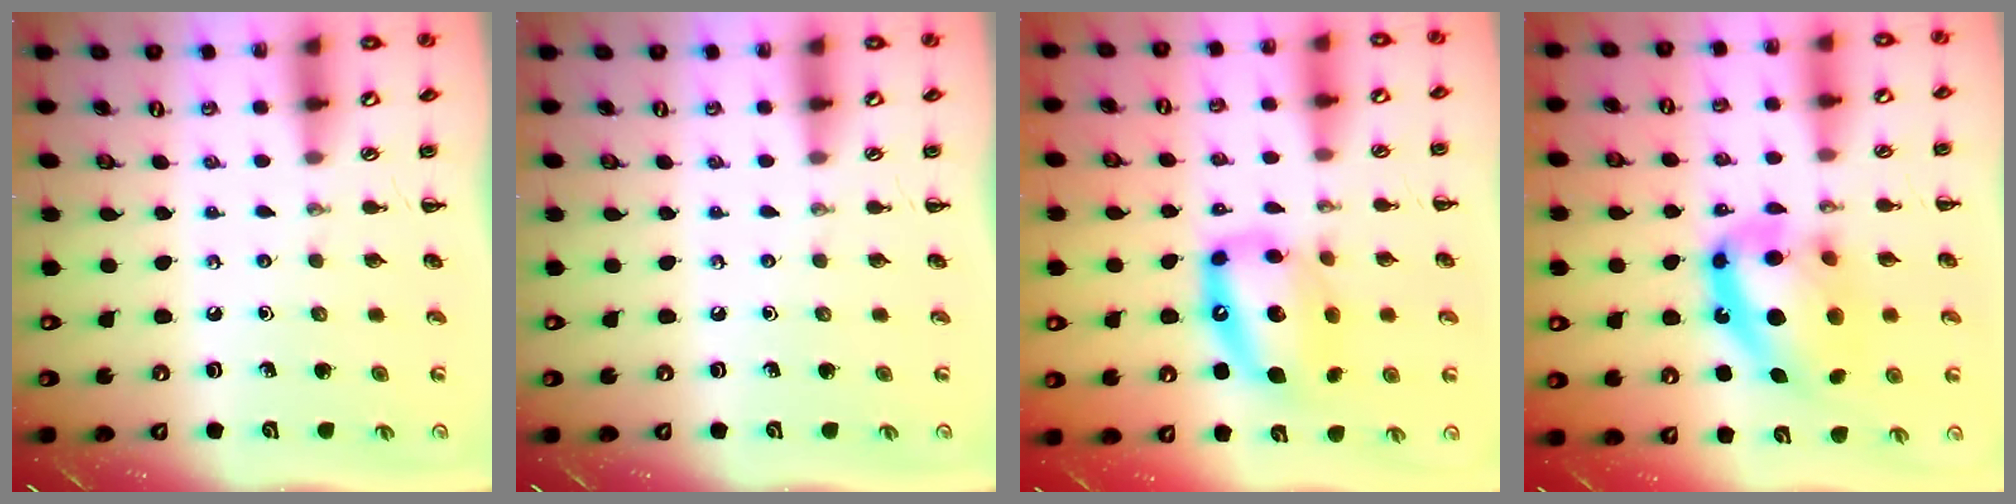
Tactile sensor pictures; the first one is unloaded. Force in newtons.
{"total": 0.0}
{"total": 14.2, "press": 13.7, "slide": 3.9}
{"total": 16.5, "press": 16.0, "slide": 4.1}